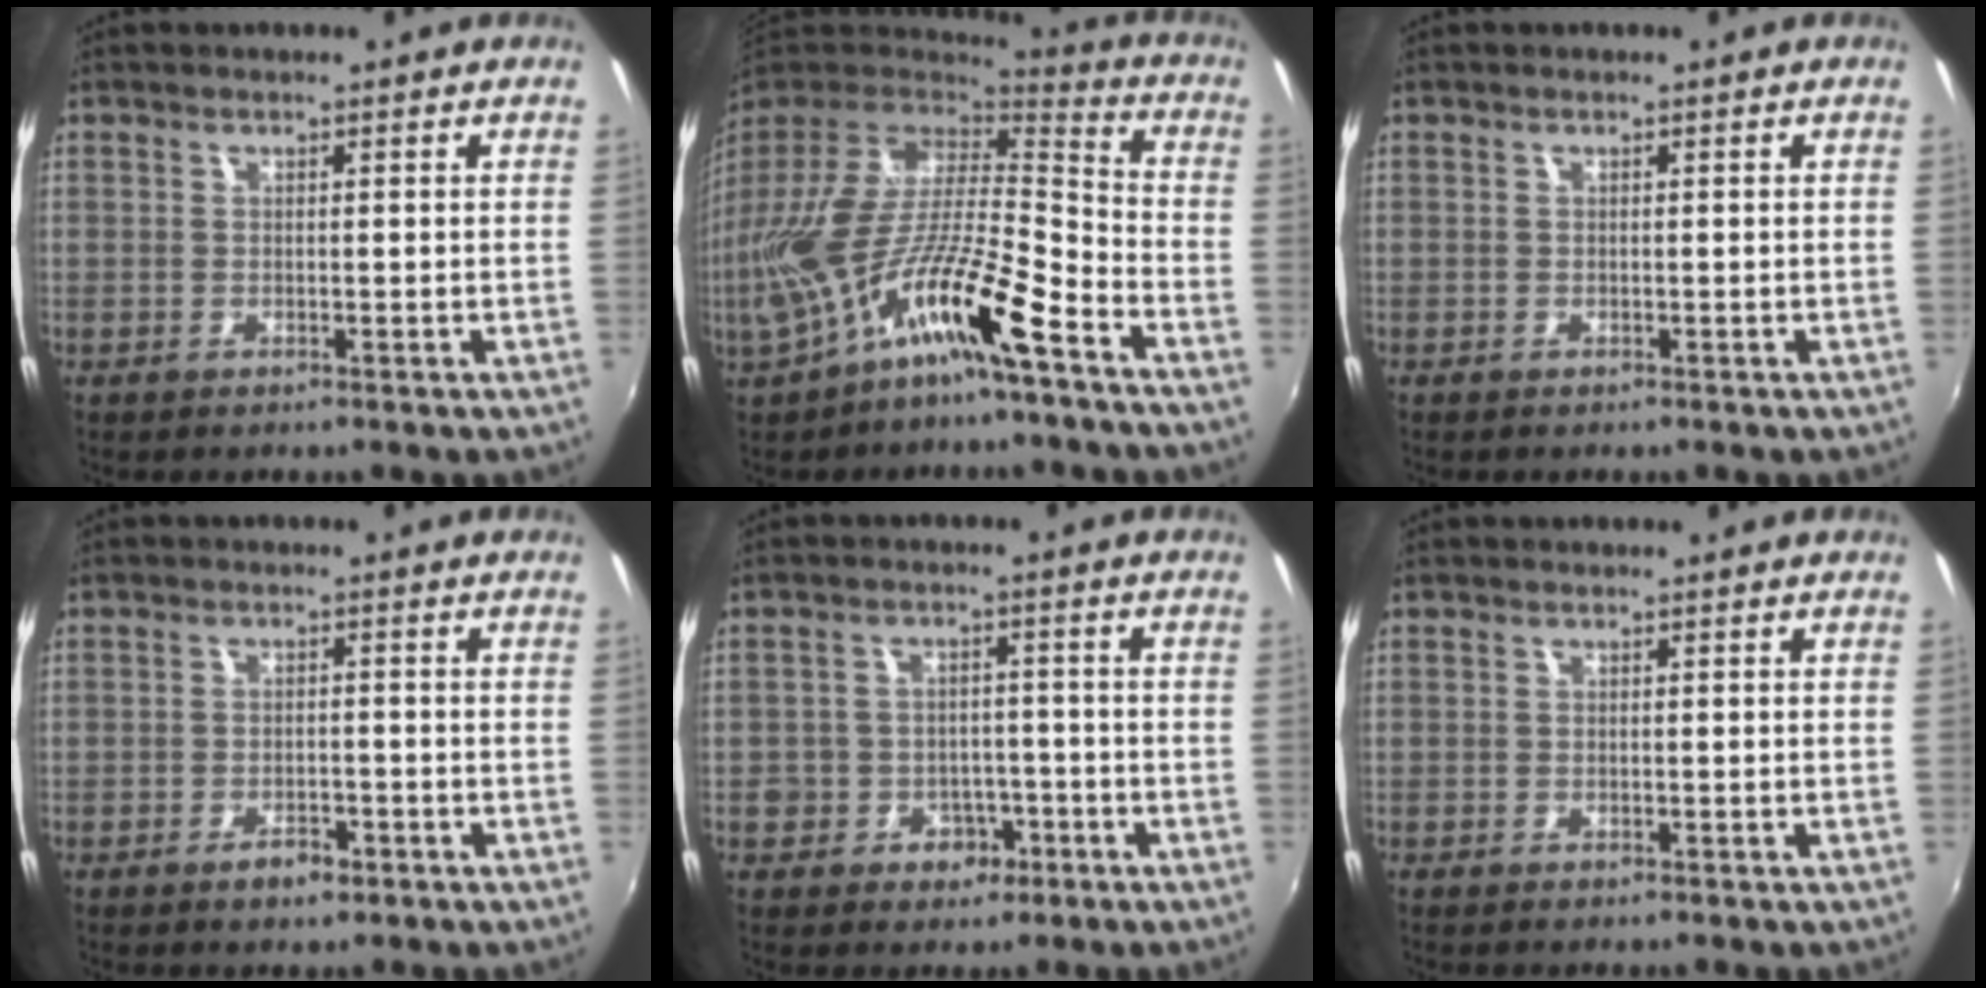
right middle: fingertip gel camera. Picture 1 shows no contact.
{"total": 18.9, "force": [-8.7, 4.7, 16.2], "torque": [-0.293, -0.024, -0.161]}
{"total": 0.0}
{"total": 3.1, "force": [-2.0, 1.5, 1.7], "torque": [-0.036, 0.000, -0.030]}
{"total": 6.5, "force": [-2.9, 5.6, 1.7], "torque": [-0.043, 0.019, -0.032]}
{"total": 0.5, "force": [-0.5, 0.1, 0.2], "torque": [-0.004, -0.002, -0.009]}